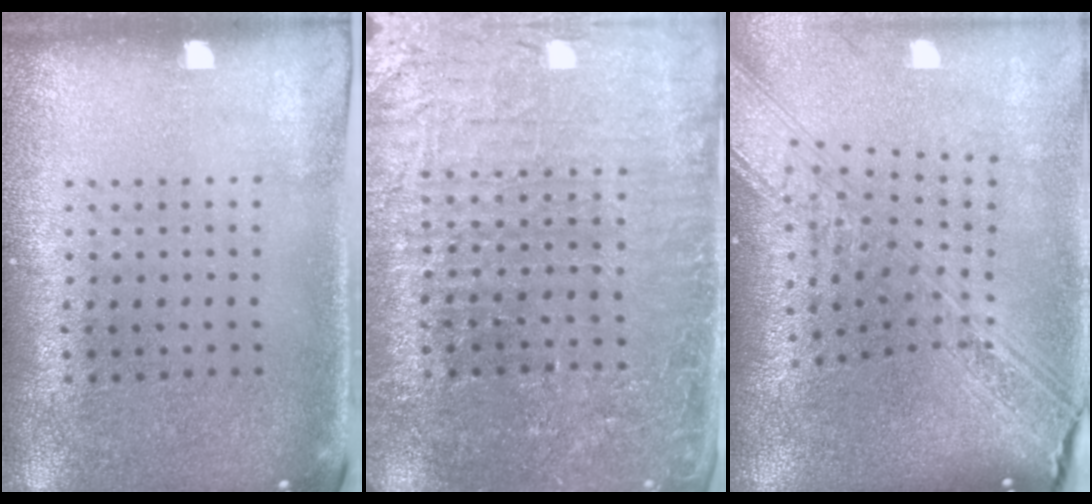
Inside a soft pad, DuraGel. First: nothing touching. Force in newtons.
{"total": 4.5, "press": 4.3, "slide": 1.4}
{"total": 3.5, "press": 2.6, "slide": 2.4}